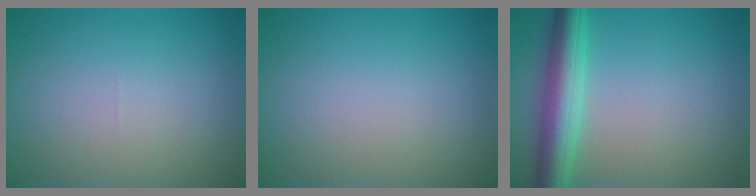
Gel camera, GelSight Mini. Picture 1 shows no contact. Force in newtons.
{"total": 0.0}
{"total": 5.7, "press": 5.7, "slide": 0.3}